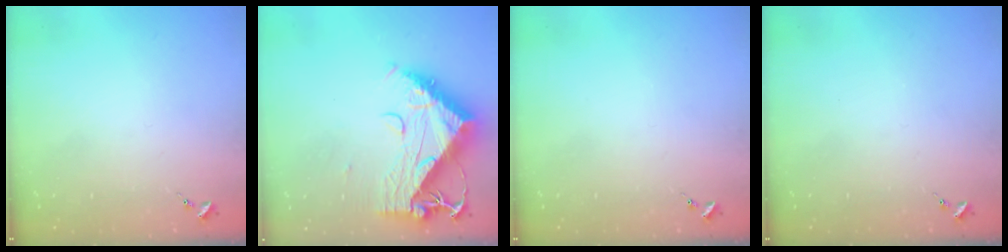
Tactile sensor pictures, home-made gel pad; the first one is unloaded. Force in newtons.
{"total": 15.6, "press": 15.5, "slide": 1.5}
{"total": 0.0}
{"total": 0.0}